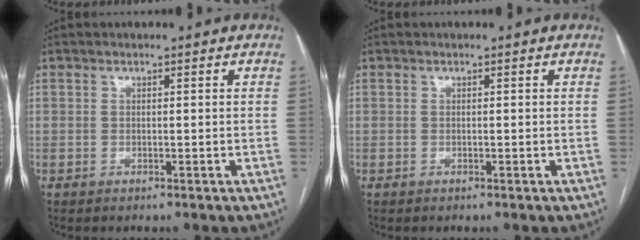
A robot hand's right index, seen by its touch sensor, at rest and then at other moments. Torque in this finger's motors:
{"motor_torque": [-0.01, 0.01, 0.00, 0.00]}